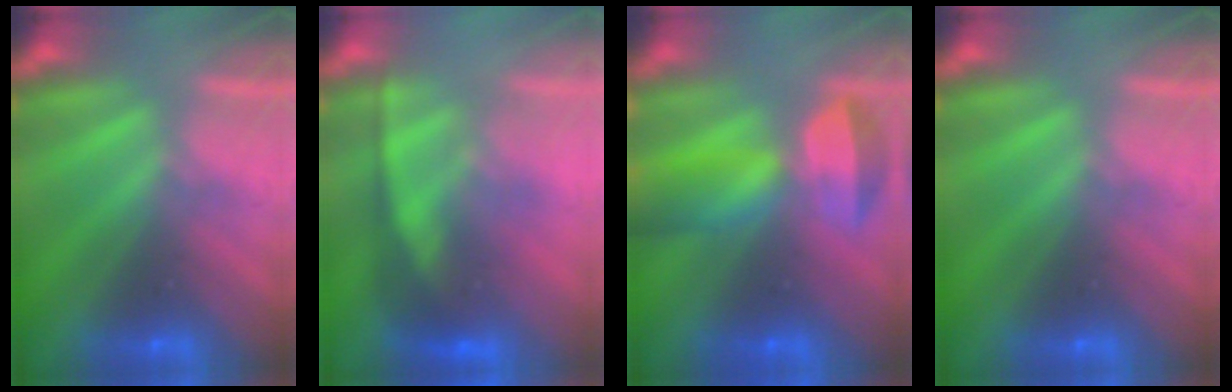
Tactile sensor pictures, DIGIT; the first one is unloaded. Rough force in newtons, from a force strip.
{"total": 2.7}
{"total": 7.3}
{"total": 0.0}